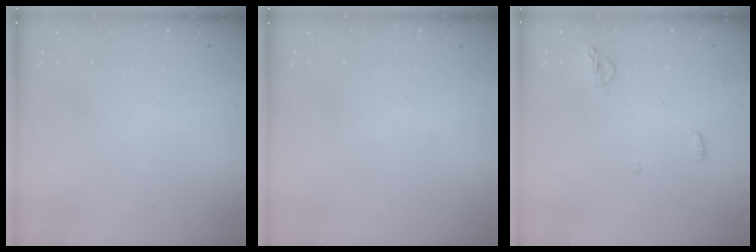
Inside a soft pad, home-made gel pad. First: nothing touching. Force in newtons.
{"total": 0.0}
{"total": 4.1, "press": 3.9, "slide": 1.3}